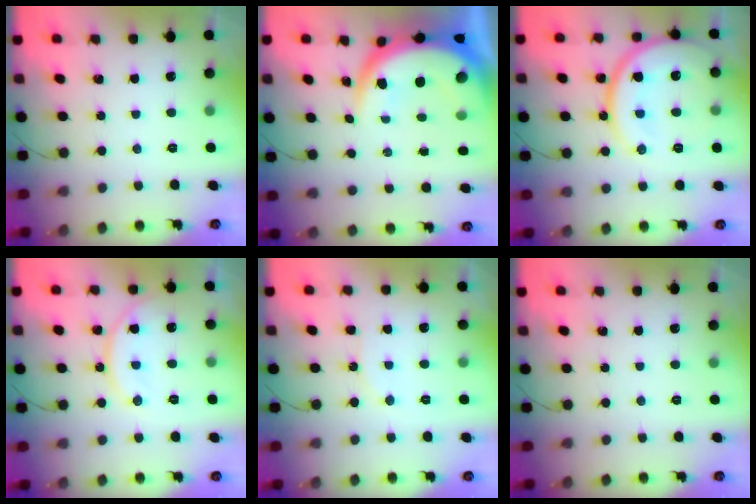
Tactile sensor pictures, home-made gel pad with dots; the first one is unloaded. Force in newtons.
{"total": 12.1, "press": 12.0, "slide": 1.2}
{"total": 17.6, "press": 17.5, "slide": 1.8}
{"total": 12.4, "press": 12.4, "slide": 1.0}
{"total": 5.8, "press": 5.8, "slide": 0.6}
{"total": 0.0}